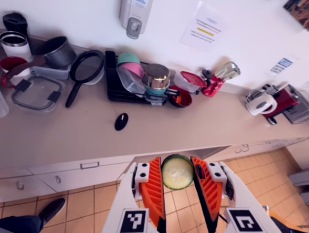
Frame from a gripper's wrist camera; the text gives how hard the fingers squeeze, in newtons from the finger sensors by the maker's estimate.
{"total": 7.8, "left": 7.6, "right": 8.0}